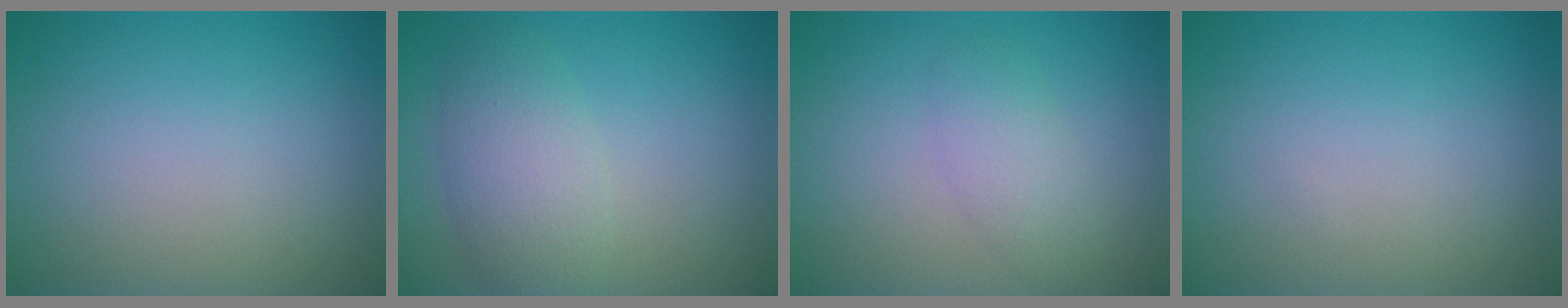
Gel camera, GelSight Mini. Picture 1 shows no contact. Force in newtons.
{"total": 4.1, "press": 4.1, "slide": 0.1}
{"total": 2.2, "press": 2.2, "slide": 0.1}
{"total": 0.0}